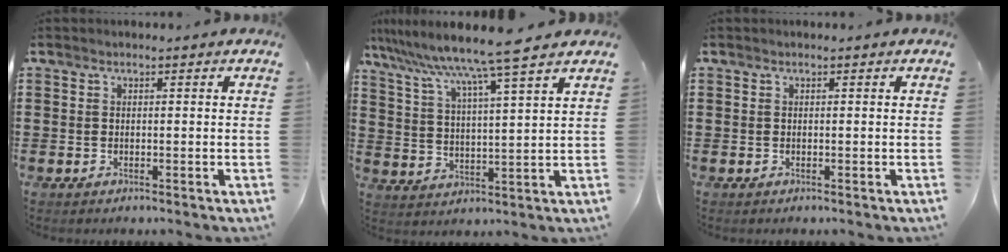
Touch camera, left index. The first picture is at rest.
{"total": 8.1, "force": [7.0, -1.3, 3.8], "torque": [-0.101, -0.048, 0.112]}
{"total": 0.0}